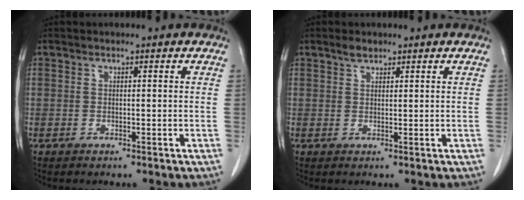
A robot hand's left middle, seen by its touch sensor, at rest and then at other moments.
{"total": 1.5, "force": [1.2, 0.6, 0.6], "torque": [-0.013, 0.000, 0.023]}